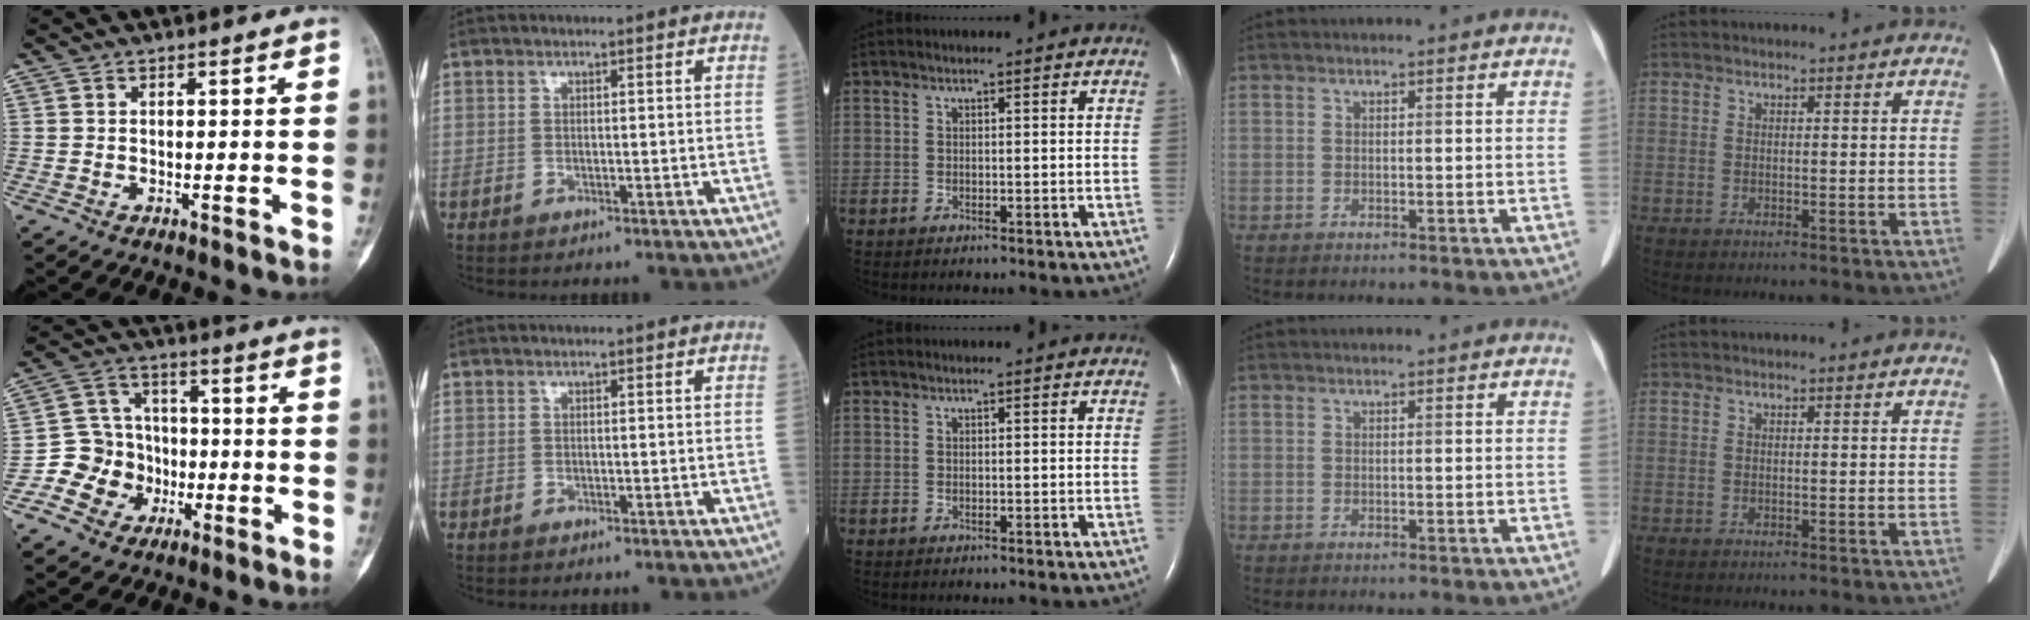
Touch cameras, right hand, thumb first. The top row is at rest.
{"thumb": {"total": 10.1, "force": [-3.3, 9.2, 2.5], "torque": [0.006, 0.042, -0.063]}}